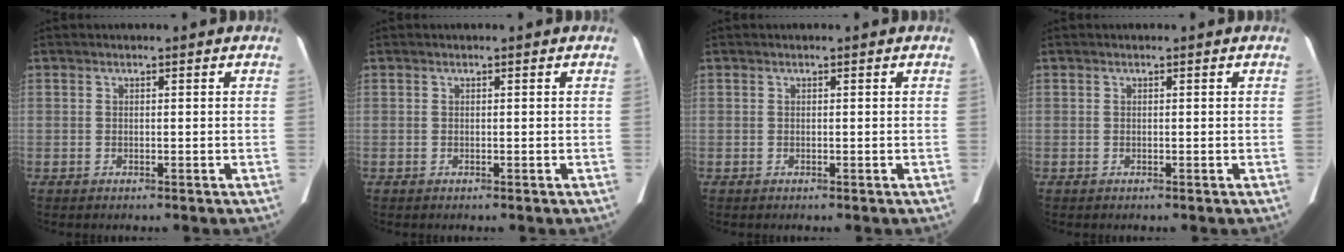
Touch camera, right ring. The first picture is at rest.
{"total": 0.0}
{"total": 0.0}
{"total": 0.0}